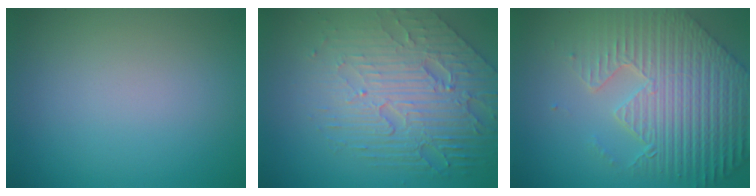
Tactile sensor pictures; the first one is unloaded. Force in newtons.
{"total": 8.1, "press": 5.5, "slide": 5.9}
{"total": 9.0, "press": 6.5, "slide": 6.3}